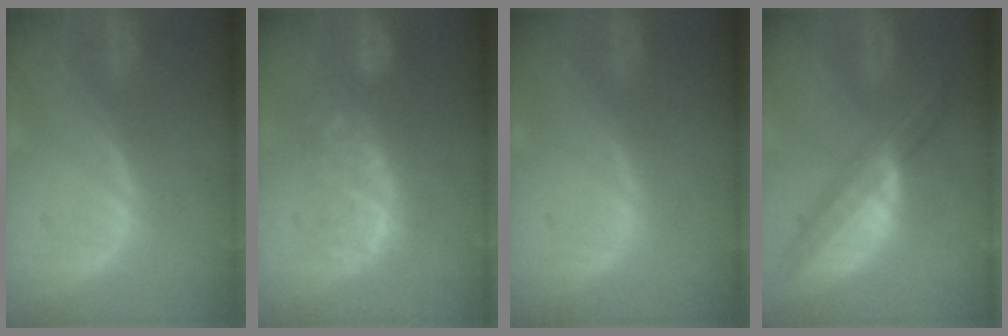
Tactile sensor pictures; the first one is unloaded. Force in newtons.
{"total": 8.7, "press": 8.1, "slide": 3.1}
{"total": 0.0}
{"total": 8.0, "press": 6.7, "slide": 4.3}